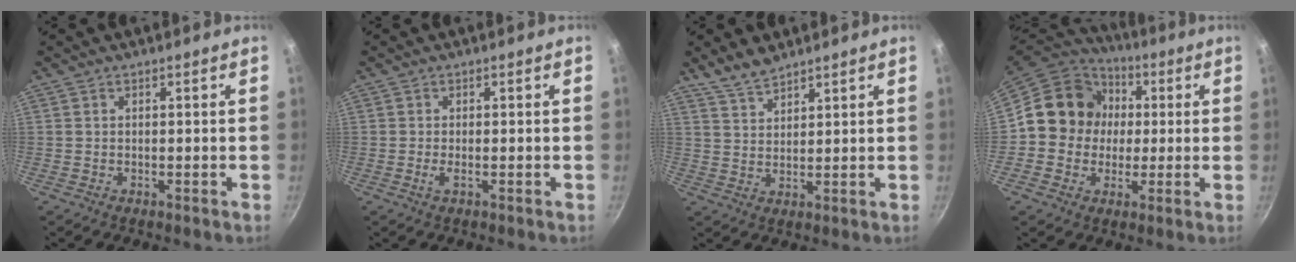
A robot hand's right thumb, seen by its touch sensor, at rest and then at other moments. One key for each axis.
{"total": 1.2, "fx": -0.4, "fy": 0.3, "fz": 1.1, "tx": -0.027, "ty": -0.001, "tz": -0.009}
{"total": 5.2, "fx": 4.5, "fy": 1.8, "fz": 2.0, "tx": -0.032, "ty": -0.020, "tz": 0.091}
{"total": 14.1, "fx": 1.4, "fy": 12.8, "fz": 5.6, "tx": -0.057, "ty": 0.024, "tz": 0.008}